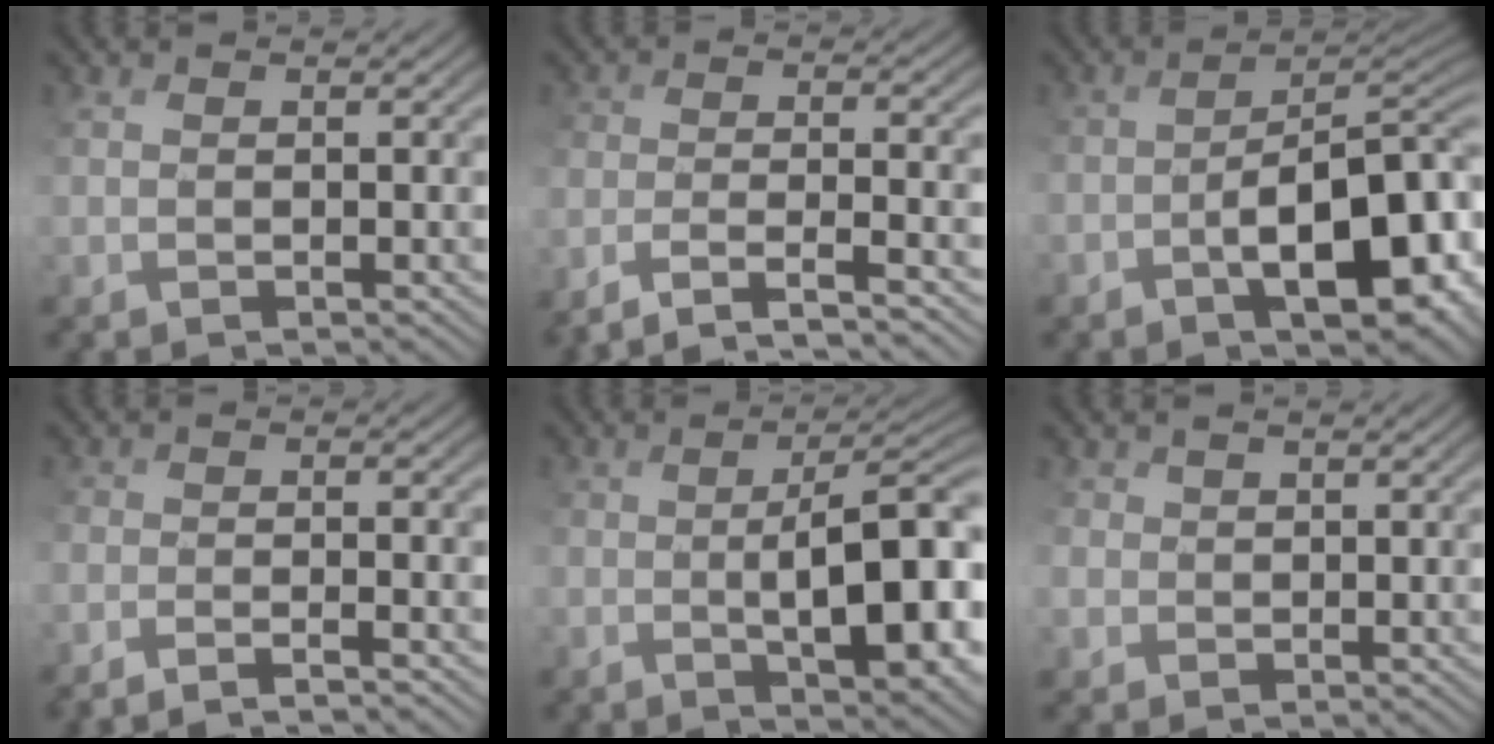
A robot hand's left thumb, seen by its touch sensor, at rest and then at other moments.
{"total": 7.8, "force": [-6.7, 1.4, 3.8], "torque": [-0.059, 0.004, -0.110]}
{"total": 12.4, "force": [-4.8, 5.6, 10.0], "torque": [-0.124, -0.013, -0.061]}
{"total": 4.3, "force": [-4.1, 0.1, 1.3], "torque": [-0.021, 0.005, -0.072]}
{"total": 11.3, "force": [-1.9, 3.9, 10.4], "torque": [-0.149, -0.012, -0.009]}
{"total": 2.0, "force": [0.3, 0.9, -1.8], "torque": [0.030, -0.006, 0.012]}